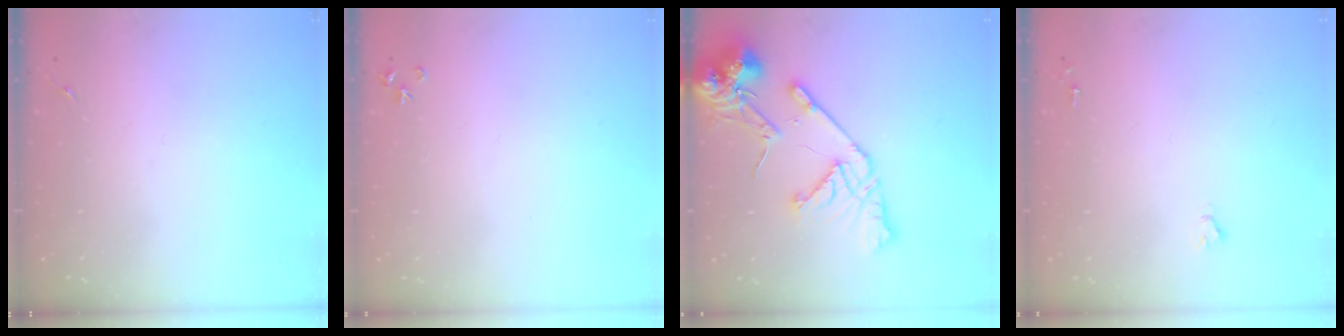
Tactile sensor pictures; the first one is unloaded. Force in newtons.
{"total": 3.2, "press": 3.2, "slide": 0.4}
{"total": 16.2, "press": 16.0, "slide": 2.5}
{"total": 1.6, "press": 1.6, "slide": 0.1}